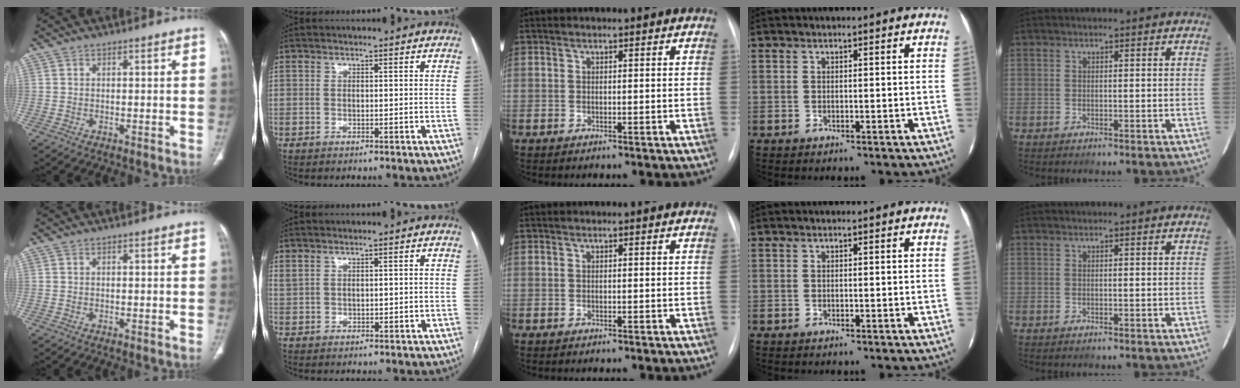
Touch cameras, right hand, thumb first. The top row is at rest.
{"index": {"total": 1.7, "force": [1.1, 0.7, 1.0], "torque": [-0.029, 0.011, 0.033]}}